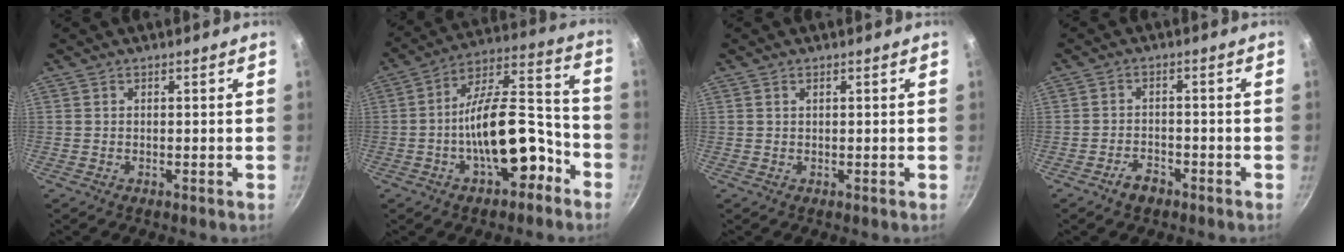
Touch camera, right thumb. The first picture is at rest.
{"total": 17.7, "force": [-6.5, 8.2, 14.3], "torque": [-0.183, 0.077, -0.100]}
{"total": 0.5, "force": [0.3, 0.3, 0.3], "torque": [-0.005, 0.002, 0.006]}
{"total": 3.5, "force": [-2.4, 1.9, 1.6], "torque": [-0.019, 0.024, -0.038]}